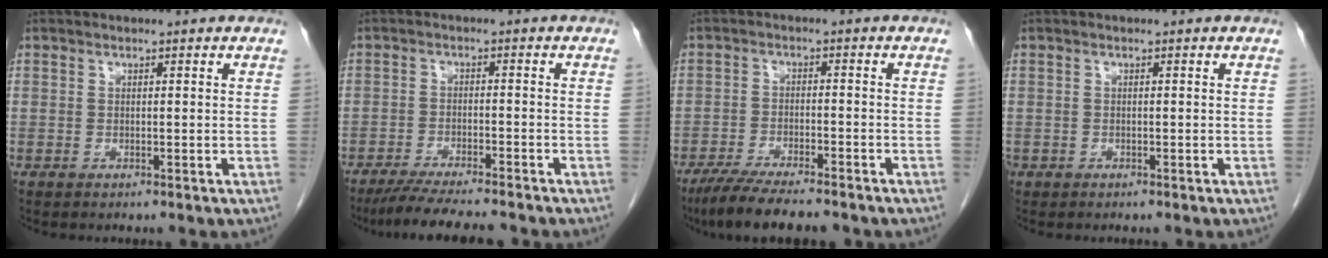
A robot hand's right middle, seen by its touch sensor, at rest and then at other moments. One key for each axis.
{"total": 9.4, "fx": -8.2, "fy": 0.4, "fz": 4.6, "tx": -0.072, "ty": -0.025, "tz": -0.130}
{"total": 10.0, "fx": -8.2, "fy": 1.4, "fz": 5.5, "tx": -0.089, "ty": -0.023, "tz": -0.130}
{"total": 0.5, "fx": -0.3, "fy": 0.4, "fz": 0.0, "tx": -0.005, "ty": 0.004, "tz": -0.006}